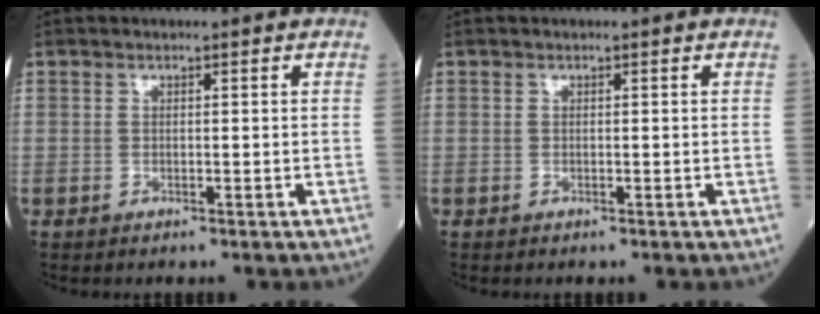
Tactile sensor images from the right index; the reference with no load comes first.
{"total": 0.0}